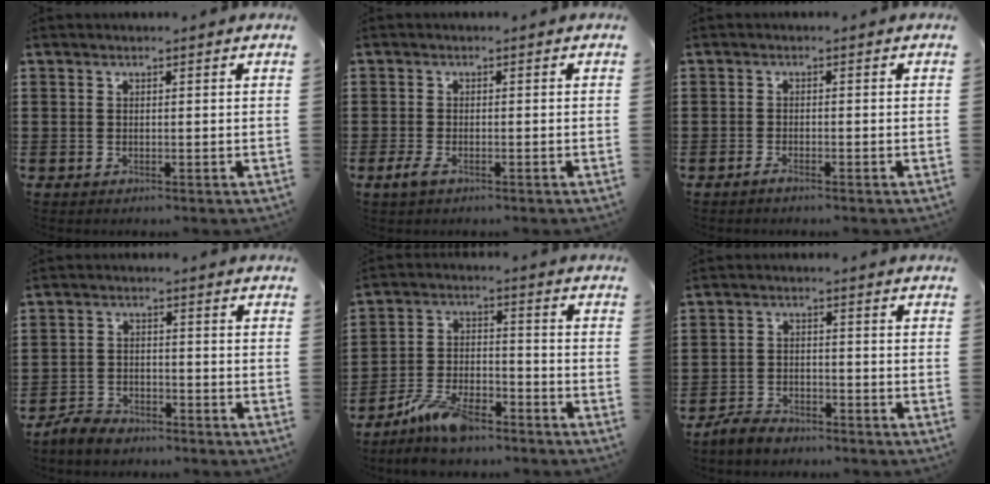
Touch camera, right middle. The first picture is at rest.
{"total": 2.2, "force": [-1.2, 1.0, 1.5], "torque": [-0.042, -0.005, -0.028]}
{"total": 1.2, "force": [-1.0, 0.1, 0.6], "torque": [-0.013, -0.005, -0.017]}
{"total": 3.7, "force": [-3.5, 1.2, 0.5], "torque": [-0.026, 0.004, -0.077]}
{"total": 8.2, "force": [-6.6, 2.5, 4.3], "torque": [-0.095, 0.007, -0.128]}
{"total": 3.6, "force": [-3.4, 1.1, 0.5], "torque": [-0.019, 0.006, -0.072]}